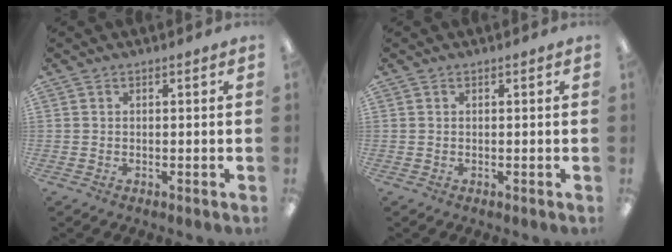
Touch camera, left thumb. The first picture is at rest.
{"total": 0.0}